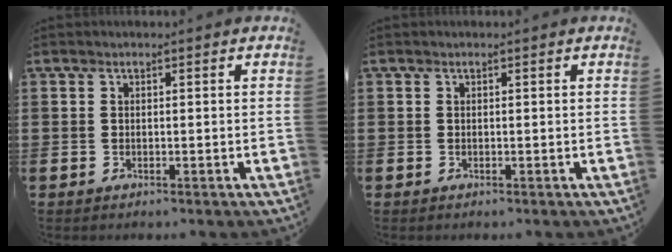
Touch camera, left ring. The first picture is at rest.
{"total": 0.0}